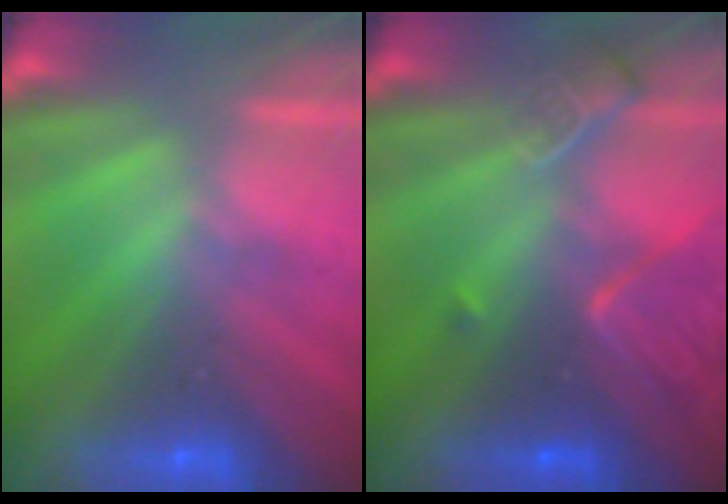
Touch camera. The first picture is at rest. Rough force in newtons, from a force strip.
{"total": 3.3}